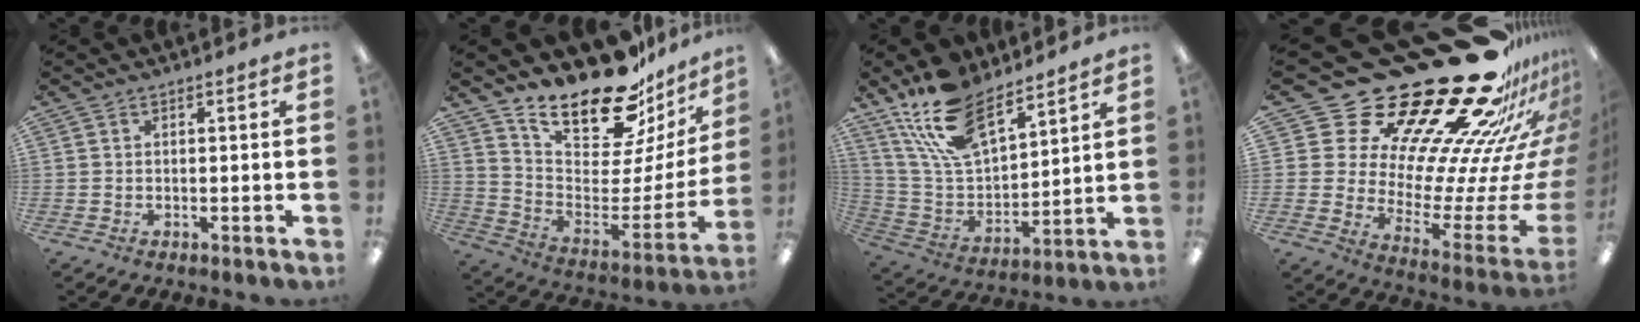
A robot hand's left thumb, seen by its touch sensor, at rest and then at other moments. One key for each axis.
{"total": 22.3, "fx": 18.4, "fy": 7.4, "fz": 10.1, "tx": -0.162, "ty": -0.139, "tz": 0.318}
{"total": 18.8, "fx": 13.7, "fy": 8.1, "fz": 9.9, "tx": -0.206, "ty": -0.067, "tz": 0.254}
{"total": 35.0, "fx": 24.8, "fy": 14.1, "fz": 20.3, "tx": -0.252, "ty": -0.261, "tz": 0.484}